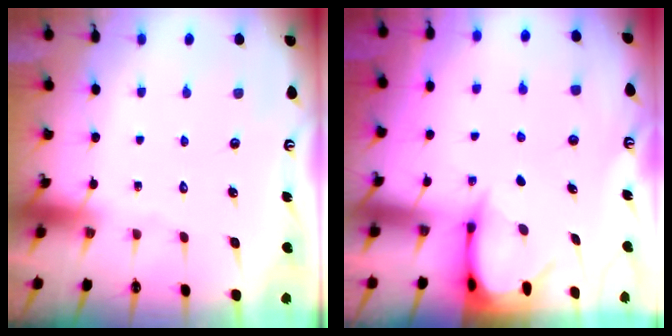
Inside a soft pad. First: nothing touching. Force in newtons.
{"total": 3.3, "press": 3.3, "slide": 0.3}